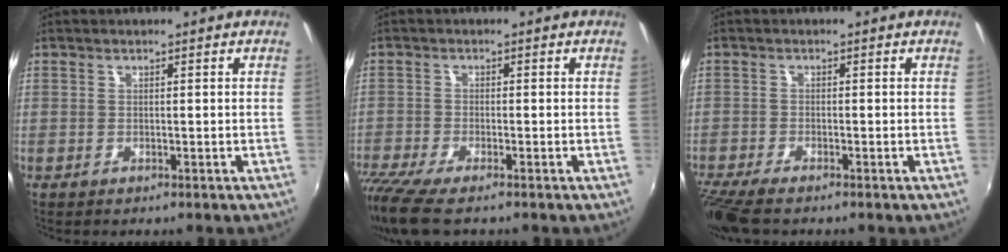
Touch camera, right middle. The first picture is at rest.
{"total": 9.4, "force": [-7.3, 1.4, 5.8], "torque": [-0.145, -0.046, -0.135]}
{"total": 6.3, "force": [-5.2, 1.0, 3.5], "torque": [-0.092, -0.034, -0.097]}